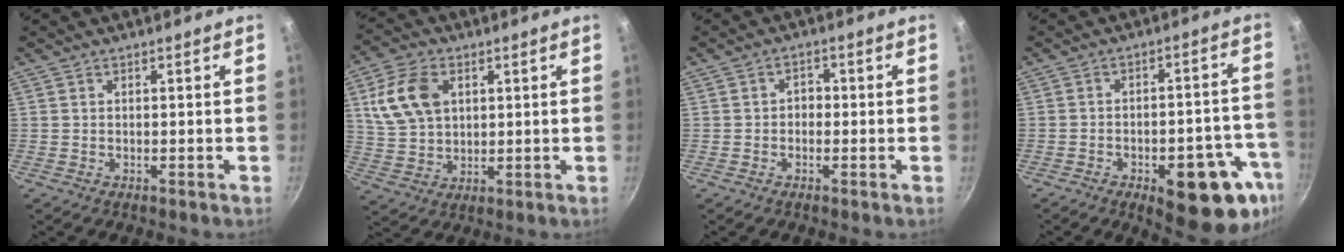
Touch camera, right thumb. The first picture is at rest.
{"total": 11.9, "force": [3.6, 8.1, 7.9], "torque": [-0.136, -0.001, 0.075]}
{"total": 2.4, "force": [-0.5, 2.0, 1.3], "torque": [-0.006, 0.009, -0.011]}
{"total": 17.7, "force": [-8.0, 7.3, 14.0], "torque": [-0.122, 0.031, -0.099]}